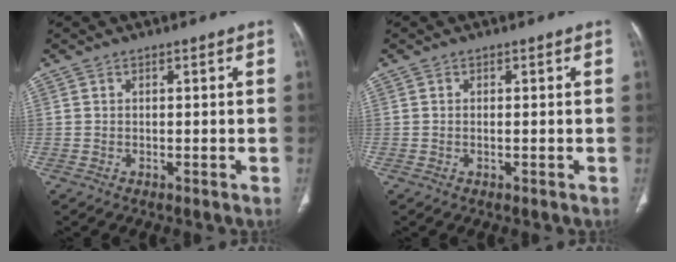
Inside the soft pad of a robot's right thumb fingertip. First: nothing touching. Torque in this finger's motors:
{"motor_torque": [-0.33, -0.05, -0.28, 0.09, 0.00]}